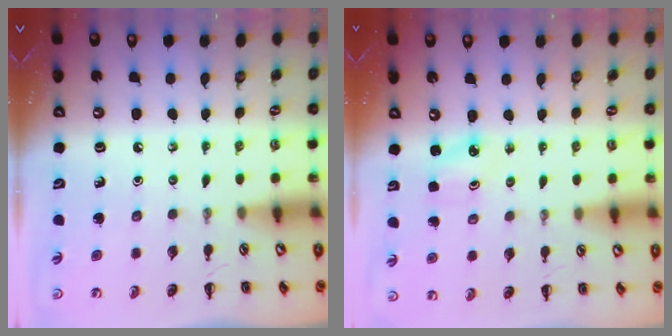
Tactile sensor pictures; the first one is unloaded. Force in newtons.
{"total": 1.7, "press": 1.7, "slide": 0.2}